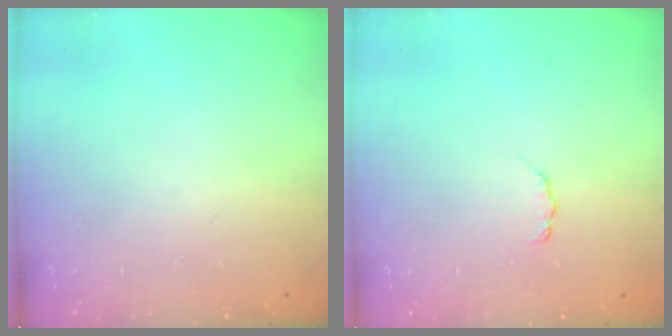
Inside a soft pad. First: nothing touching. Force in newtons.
{"total": 3.7, "press": 3.6, "slide": 0.4}